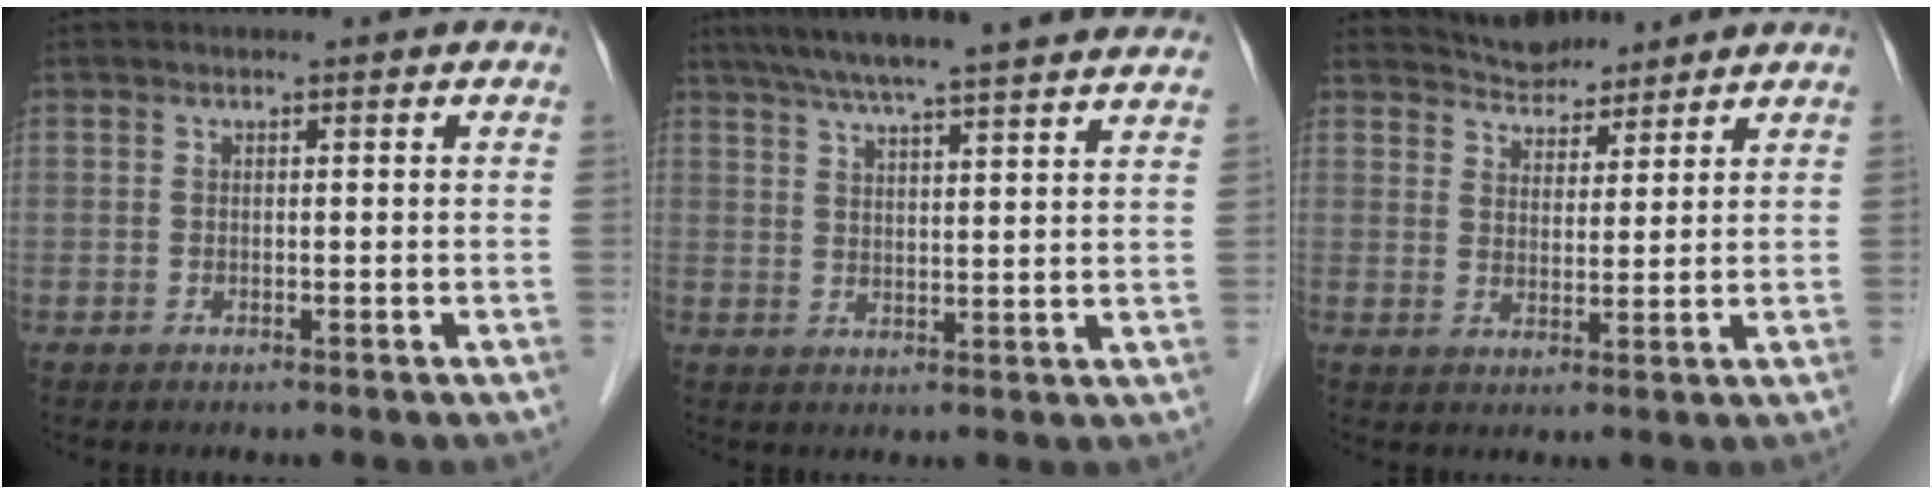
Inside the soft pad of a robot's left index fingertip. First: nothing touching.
{"total": 20.5, "force": [17.8, 0.8, 10.1], "torque": [-0.162, 0.026, 0.232]}
{"total": 5.4, "force": [5.1, 1.6, 0.4], "torque": [-0.010, 0.014, 0.090]}